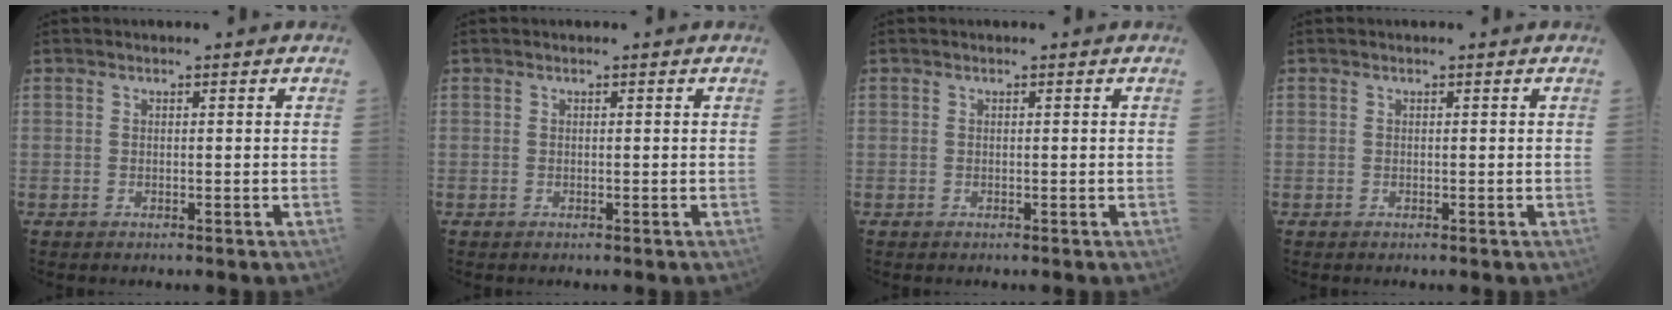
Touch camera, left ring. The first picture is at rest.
{"total": 0.0}
{"total": 0.0}
{"total": 0.0}